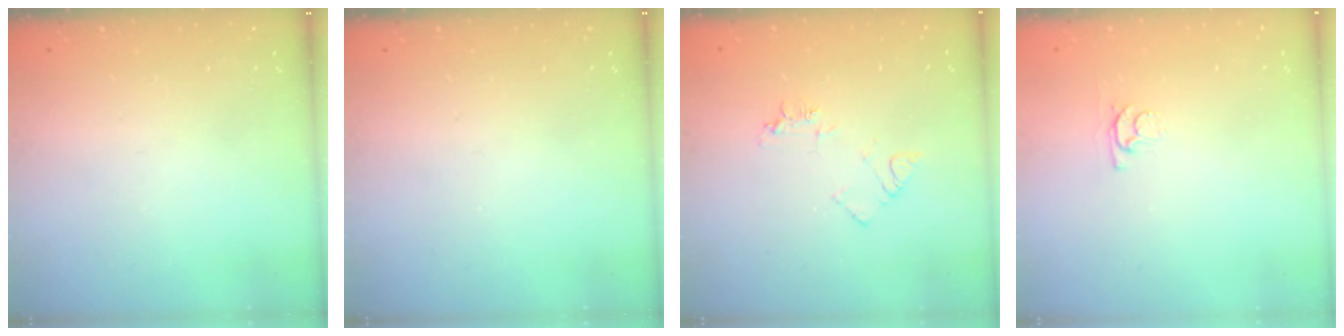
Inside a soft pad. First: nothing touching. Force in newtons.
{"total": 0.0}
{"total": 5.6, "press": 5.5, "slide": 0.6}
{"total": 3.3, "press": 3.3, "slide": 0.5}